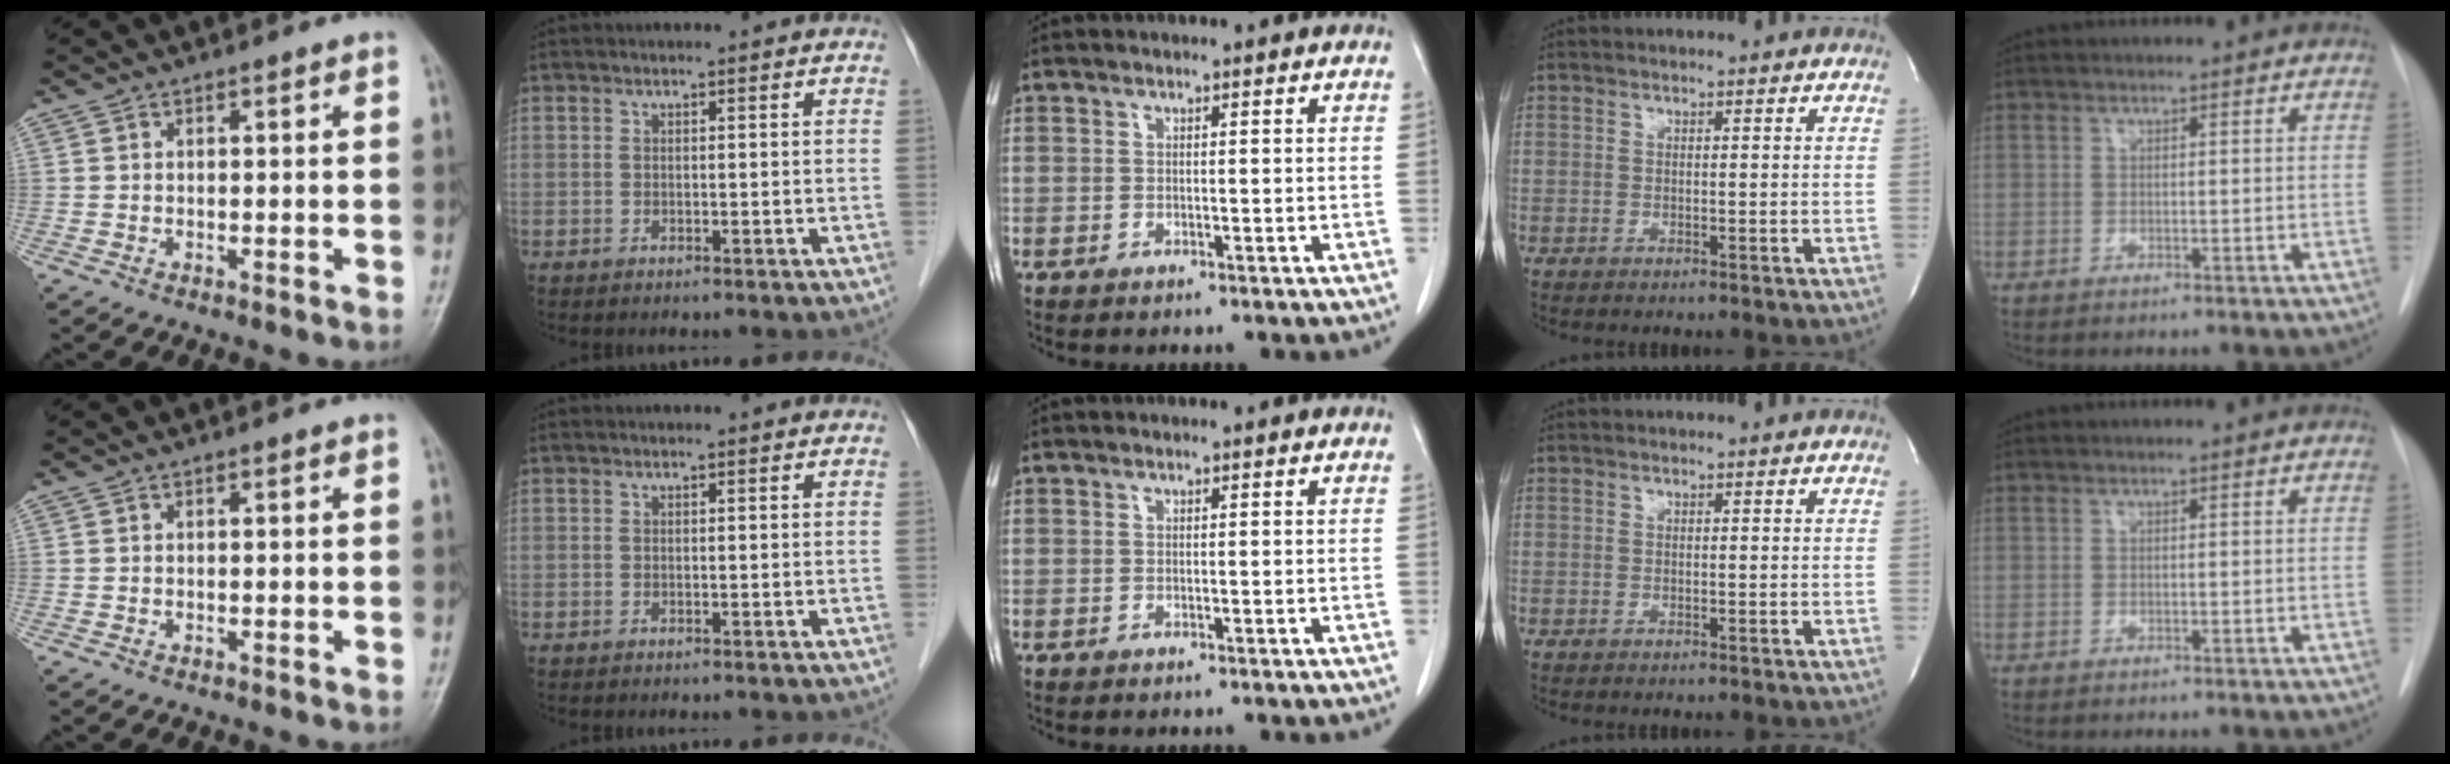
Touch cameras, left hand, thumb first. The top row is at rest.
{}